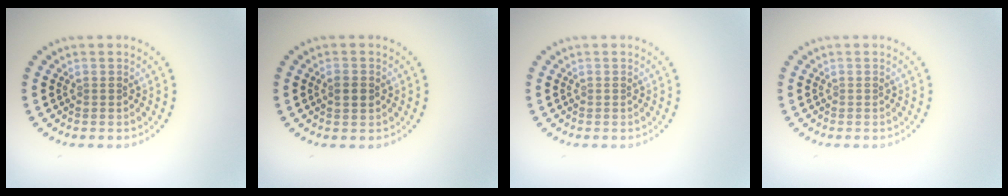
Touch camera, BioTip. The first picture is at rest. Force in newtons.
{"total": 1.8, "press": 1.8, "slide": 0.1}
{"total": 0.0}
{"total": 0.0}